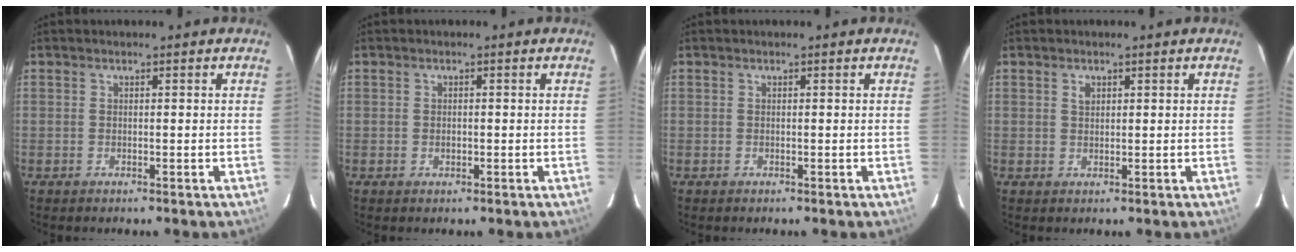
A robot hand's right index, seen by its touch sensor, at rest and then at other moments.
{"total": 0.9, "force": [-0.1, 0.8, 0.5], "torque": [-0.006, 0.001, -0.002]}
{"total": 0.0}
{"total": 1.4, "force": [0.6, 1.0, 0.7], "torque": [-0.013, 0.005, 0.011]}